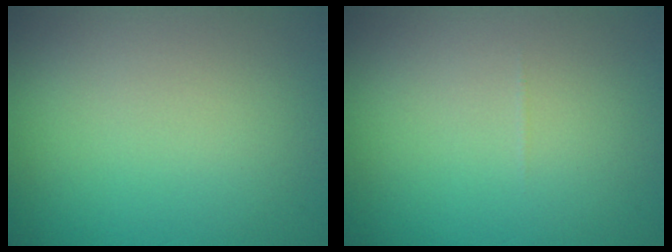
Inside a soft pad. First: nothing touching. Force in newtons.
{"total": 0.0}